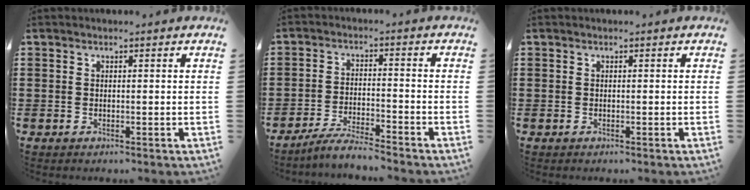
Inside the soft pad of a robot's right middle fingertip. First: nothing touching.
{"total": 4.4, "force": [-4.2, 0.1, 1.4], "torque": [-0.034, 0.000, -0.084]}
{"total": 0.0}